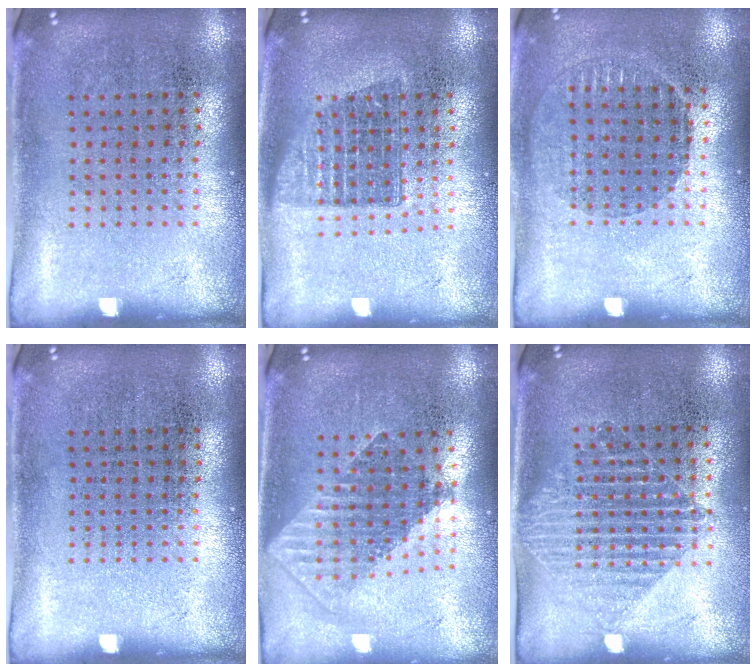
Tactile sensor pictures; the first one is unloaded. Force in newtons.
{"total": 1.4, "press": 1.1, "slide": 0.8}
{"total": 0.9, "press": 0.8, "slide": 0.4}
{"total": 0.0}
{"total": 1.8, "press": 1.4, "slide": 1.1}
{"total": 1.5, "press": 1.3, "slide": 0.8}